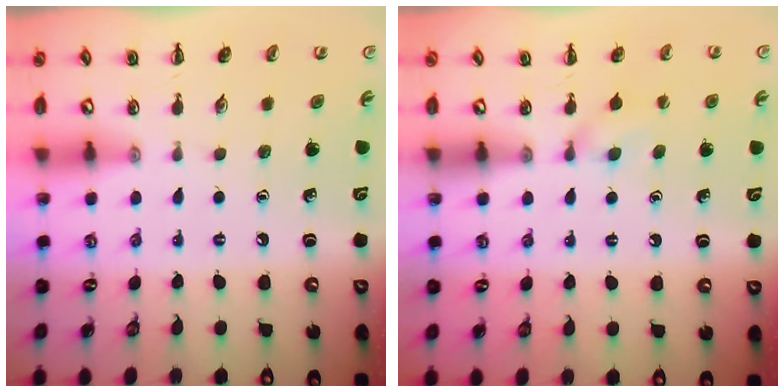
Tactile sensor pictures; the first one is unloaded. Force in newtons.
{"total": 4.8, "press": 4.5, "slide": 1.6}